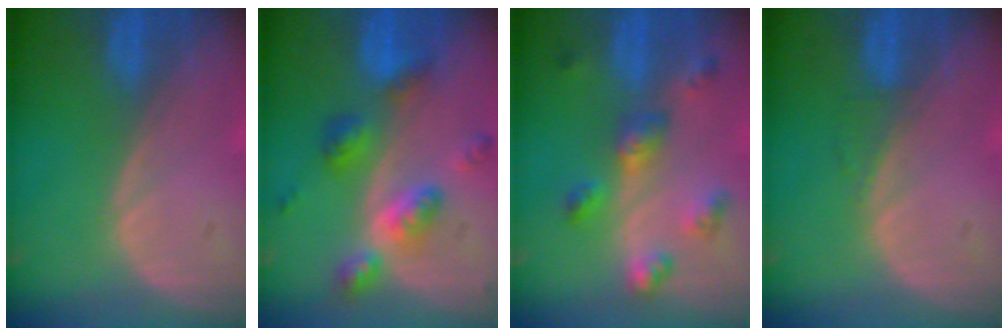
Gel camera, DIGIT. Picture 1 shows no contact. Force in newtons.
{"total": 7.4, "press": 7.4, "slide": 0.5}
{"total": 6.5, "press": 5.8, "slide": 2.9}
{"total": 0.7, "press": 0.7, "slide": 0.1}